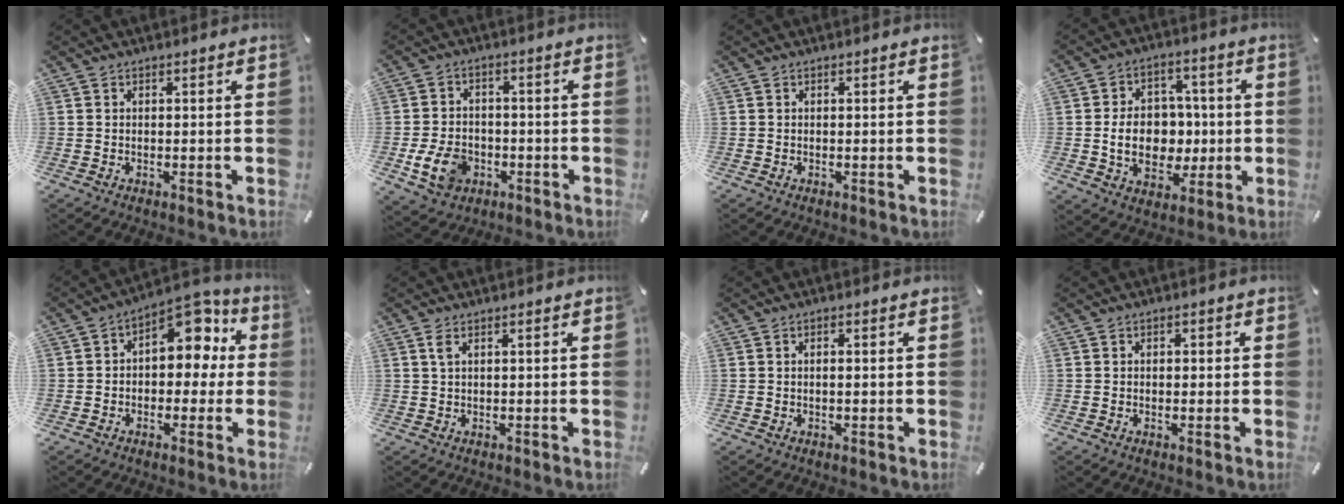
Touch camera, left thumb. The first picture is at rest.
{"total": 8.9, "force": [-2.9, 6.9, 4.8], "torque": [-0.107, 0.013, -0.053]}
{"total": 0.0}
{"total": 12.6, "force": [-0.8, 10.1, 7.3], "torque": [-0.119, 0.012, -0.007]}
{"total": 9.9, "force": [4.3, 7.0, 5.5], "torque": [-0.066, -0.035, 0.076]}
{"total": 1.7, "force": [0.5, 0.2, 1.6], "torque": [-0.033, 0.002, 0.008]}
{"total": 1.0, "force": [-0.1, 0.2, 0.9], "torque": [-0.016, 0.001, -0.001]}
{"total": 0.9, "force": [-0.2, 0.8, 0.5], "torque": [-0.009, 0.005, -0.005]}